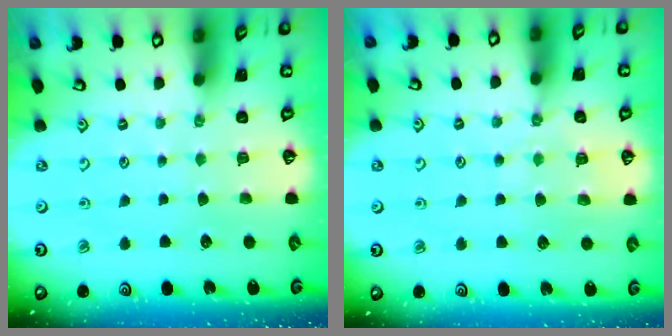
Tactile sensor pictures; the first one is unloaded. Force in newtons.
{"total": 6.1, "press": 6.1, "slide": 0.6}